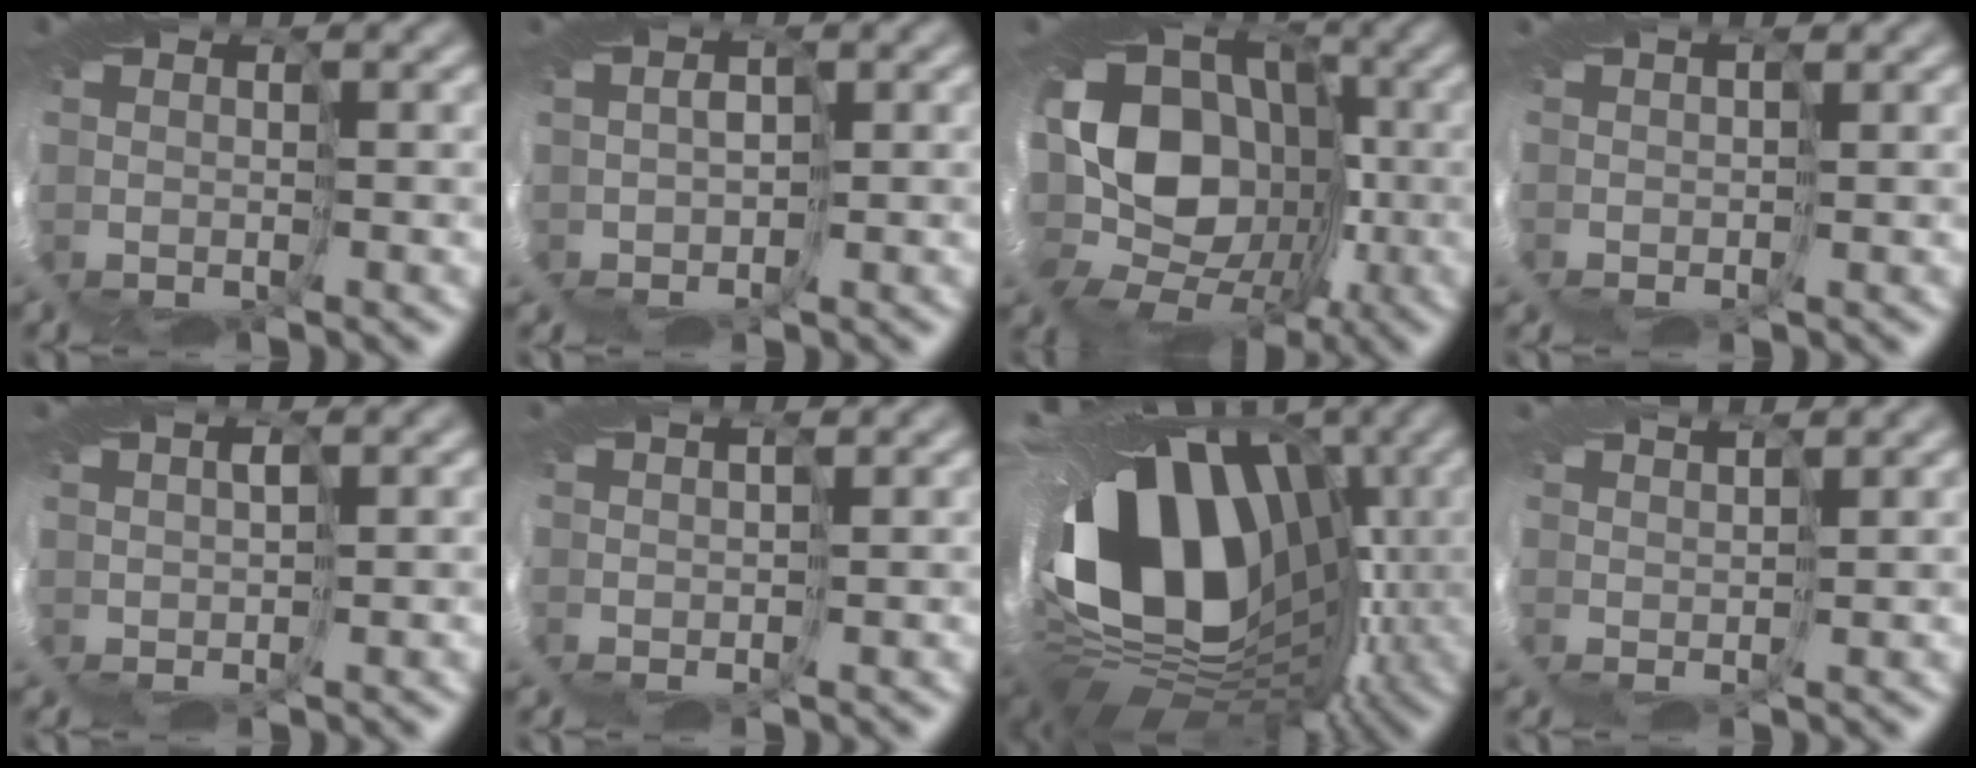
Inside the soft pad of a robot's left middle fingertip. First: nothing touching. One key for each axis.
{"total": 0.7, "fx": 0.2, "fy": 0.5, "fz": 0.4, "tx": 0.009, "ty": 0.012, "tz": -0.019}
{"total": 14.9, "fx": -2.0, "fy": 12.4, "fz": 8.1, "tx": -0.104, "ty": 0.006, "tz": -0.088}
{"total": 0.7, "fx": 0.6, "fy": -0.3, "fz": -0.2, "tx": 0.014, "ty": 0.006, "tz": -0.005}
{"total": 1.7, "fx": 0.5, "fy": -1.4, "fz": -0.7, "tx": 0.022, "ty": 0.011, "tz": 0.002}
{"total": 1.3, "fx": 0.5, "fy": -1.1, "fz": -0.3, "tx": 0.019, "ty": 0.012, "tz": -0.003}
{"total": 17.0, "fx": -0.1, "fy": 11.9, "fz": 12.2, "tx": -0.202, "ty": -0.027, "tz": -0.024}
{"total": 3.4, "fx": 2.5, "fy": -2.1, "fz": -1.0, "tx": 0.019, "ty": 0.023, "tz": 0.010}